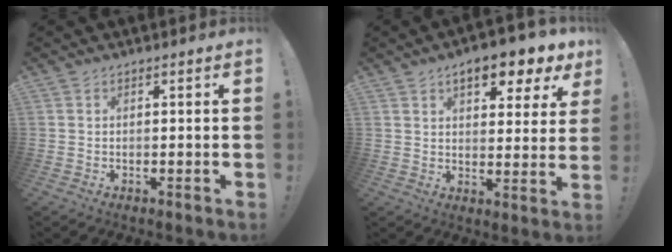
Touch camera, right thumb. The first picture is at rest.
{"total": 9.7, "force": [5.8, 3.9, 6.7], "torque": [-0.084, -0.033, 0.095]}